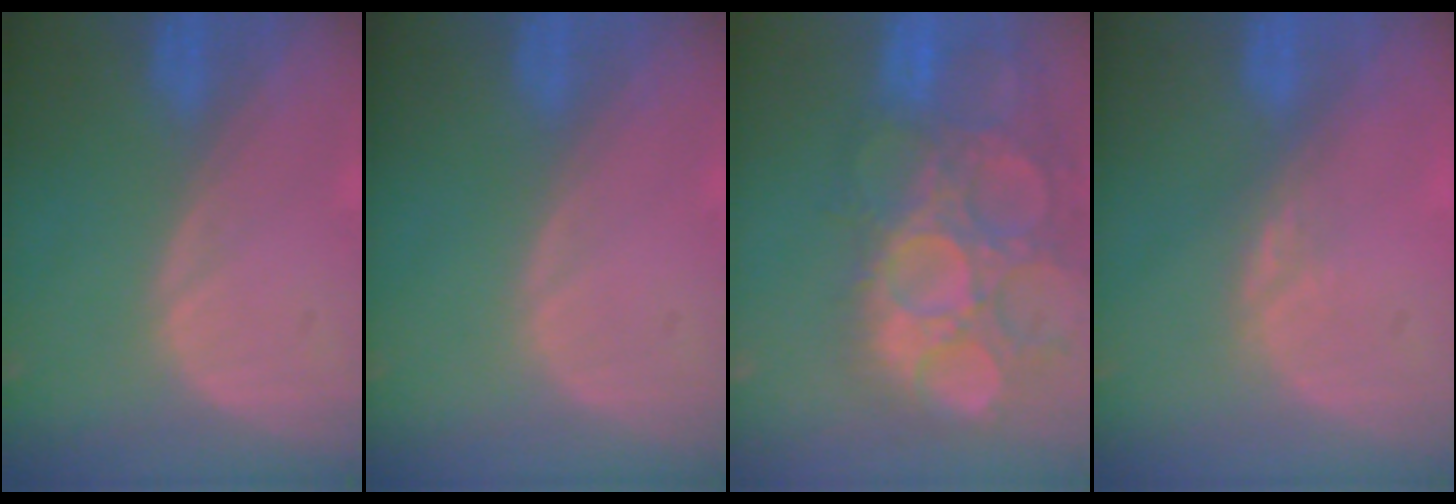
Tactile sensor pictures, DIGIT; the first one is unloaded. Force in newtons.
{"total": 0.0}
{"total": 15.1, "press": 12.6, "slide": 8.4}
{"total": 2.0, "press": 1.5, "slide": 1.3}